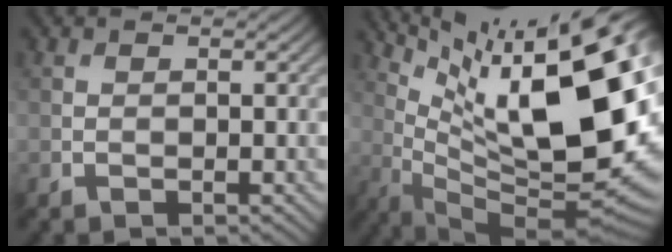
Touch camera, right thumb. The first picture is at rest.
{"total": 20.4, "force": [7.3, 6.0, 18.0], "torque": [-0.261, 0.017, 0.132]}